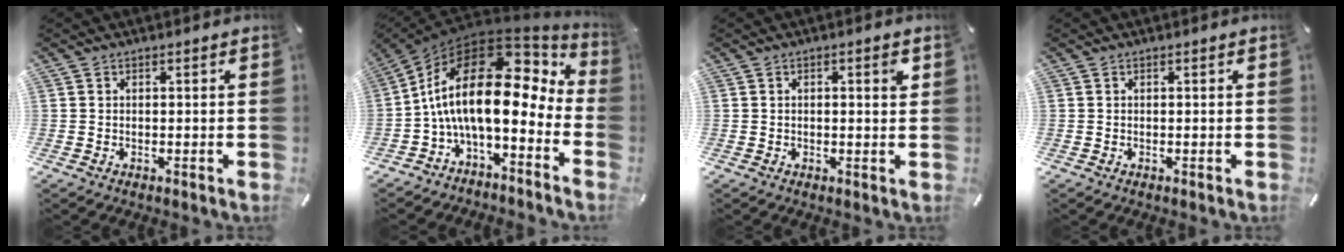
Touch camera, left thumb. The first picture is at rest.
{"total": 20.9, "force": [1.7, 9.6, 18.5], "torque": [-0.376, -0.035, 0.028]}
{"total": 2.1, "force": [0.5, 0.6, 1.9], "torque": [-0.022, -0.003, 0.003]}
{"total": 0.0}